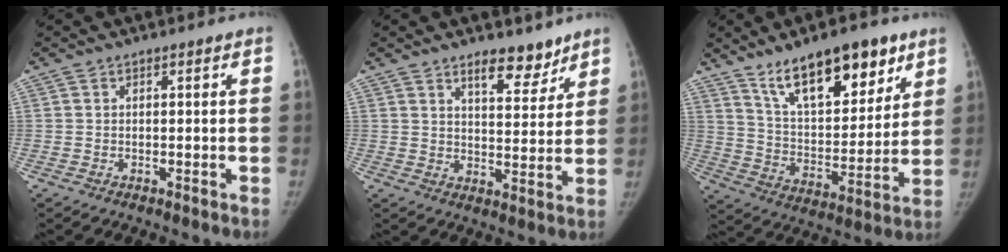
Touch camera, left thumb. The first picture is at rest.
{"total": 7.5, "force": [5.6, 3.2, 3.8], "torque": [-0.027, -0.040, 0.085]}
{"total": 19.6, "force": [12.3, 8.2, 12.8], "torque": [-0.155, -0.060, 0.214]}